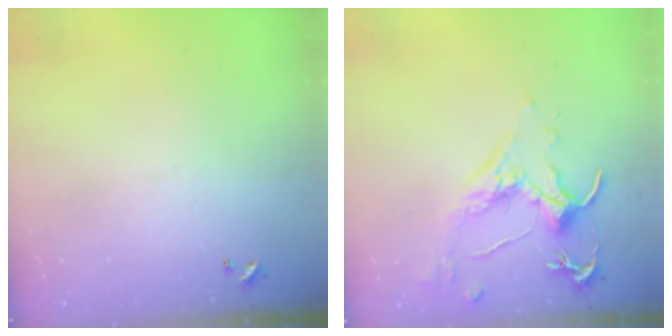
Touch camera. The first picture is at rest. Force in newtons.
{"total": 1.6, "press": 1.4, "slide": 0.7}